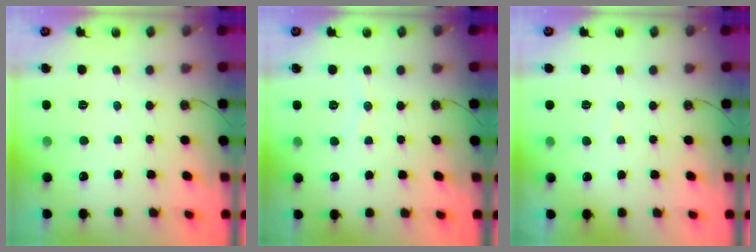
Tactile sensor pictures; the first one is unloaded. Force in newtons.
{"total": 4.5, "press": 4.5, "slide": 0.5}
{"total": 2.9, "press": 2.9, "slide": 0.3}